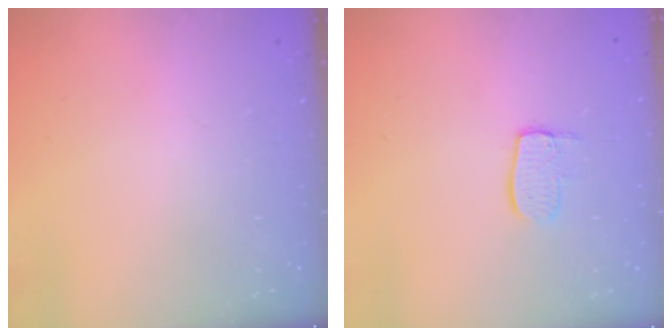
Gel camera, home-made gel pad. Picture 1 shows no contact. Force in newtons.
{"total": 7.6, "press": 7.6, "slide": 0.2}